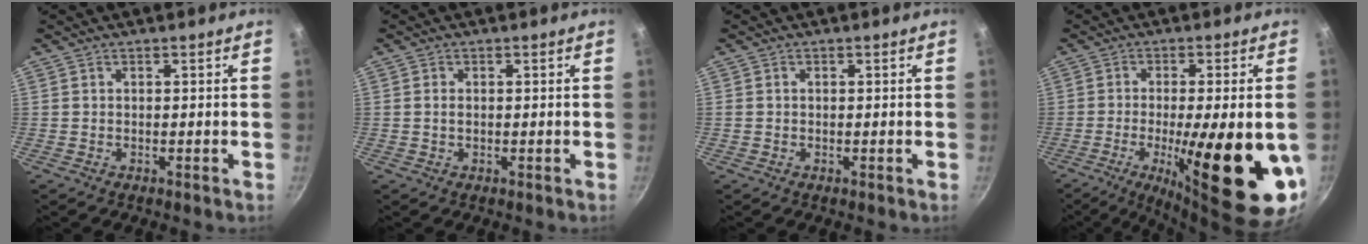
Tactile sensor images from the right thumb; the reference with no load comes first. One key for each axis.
{"total": 1.2, "fx": 0.1, "fy": 0.9, "fz": 0.9, "tx": -0.016, "ty": 0.002, "tz": 0.001}
{"total": 0.6, "fx": 0.1, "fy": 0.6, "fz": 0.3, "tx": -0.005, "ty": 0.003, "tz": 0.000}
{"total": 23.5, "fx": -5.3, "fy": 6.4, "fz": 22.0, "tx": -0.302, "ty": -0.013, "tz": -0.067}